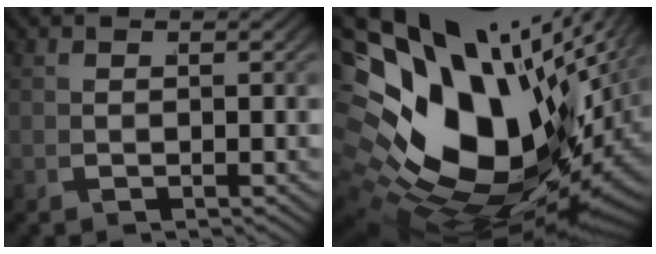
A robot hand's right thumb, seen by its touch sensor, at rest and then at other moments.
{"total": 24.4, "force": [1.4, 16.0, 18.4], "torque": [-0.323, -0.024, 0.032]}